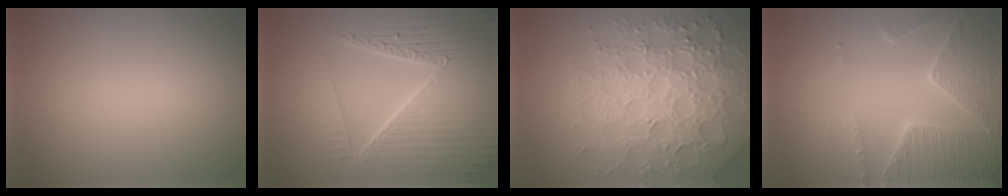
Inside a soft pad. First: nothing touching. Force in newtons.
{"total": 9.3, "press": 6.1, "slide": 6.9}
{"total": 7.2, "press": 7.0, "slide": 1.7}
{"total": 6.2, "press": 5.2, "slide": 3.4}